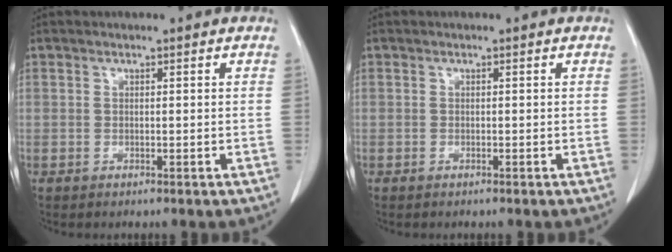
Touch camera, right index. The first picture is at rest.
{"total": 0.0}